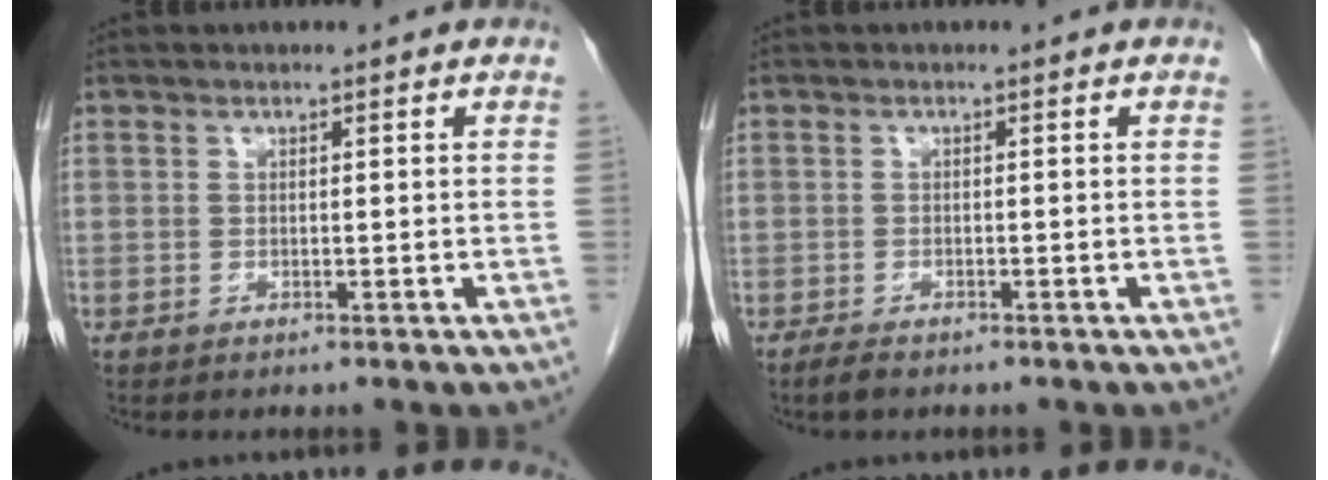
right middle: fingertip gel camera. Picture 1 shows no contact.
{"total": 1.6, "force": [-1.3, 0.5, 0.8], "torque": [-0.023, -0.003, -0.020]}